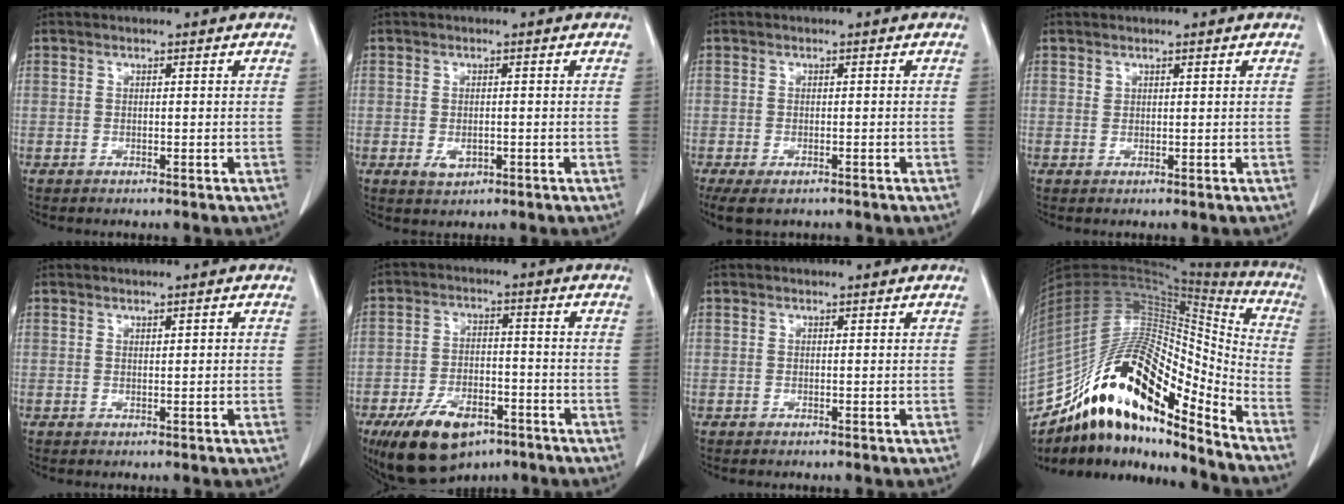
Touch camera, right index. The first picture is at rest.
{"total": 2.4, "force": [-0.6, 1.6, 1.7], "torque": [-0.026, 0.001, 0.000]}
{"total": 5.5, "force": [-3.9, 2.3, 3.1], "torque": [-0.054, -0.013, -0.059]}
{"total": 0.6, "force": [0.6, 0.2, 0.1], "torque": [0.003, -0.001, 0.011]}
{"total": 0.7, "force": [0.2, 0.2, 0.7], "torque": [-0.013, 0.001, 0.005]}
{"total": 12.0, "force": [-7.4, 6.0, 7.3], "torque": [-0.132, -0.005, -0.119]}
{"total": 0.0}
{"total": 26.4, "force": [-16.5, 7.6, 19.2], "torque": [-0.368, 0.017, -0.285]}